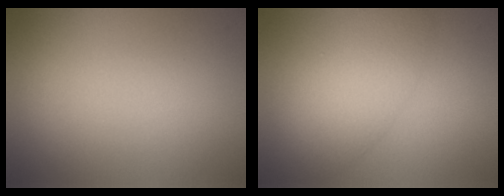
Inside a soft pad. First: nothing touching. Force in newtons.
{"total": 5.0, "press": 5.0, "slide": 0.2}